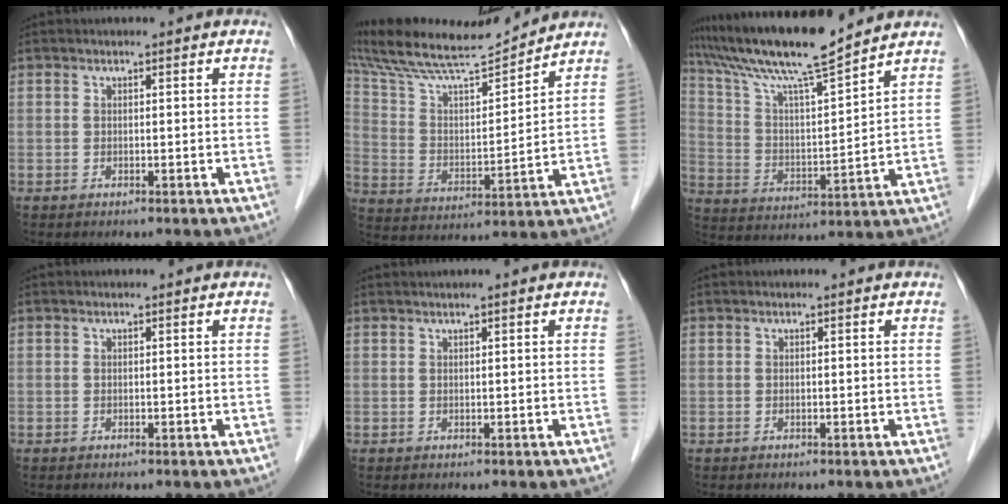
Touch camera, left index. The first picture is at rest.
{"total": 16.8, "force": [15.4, 1.2, 6.8], "torque": [-0.134, 0.007, 0.272]}
{"total": 14.9, "force": [13.0, -0.5, 7.3], "torque": [-0.142, 0.004, 0.231]}
{"total": 0.0}
{"total": 0.8, "force": [0.5, -0.3, 0.6], "torque": [-0.015, 0.003, 0.017]}
{"total": 0.0}